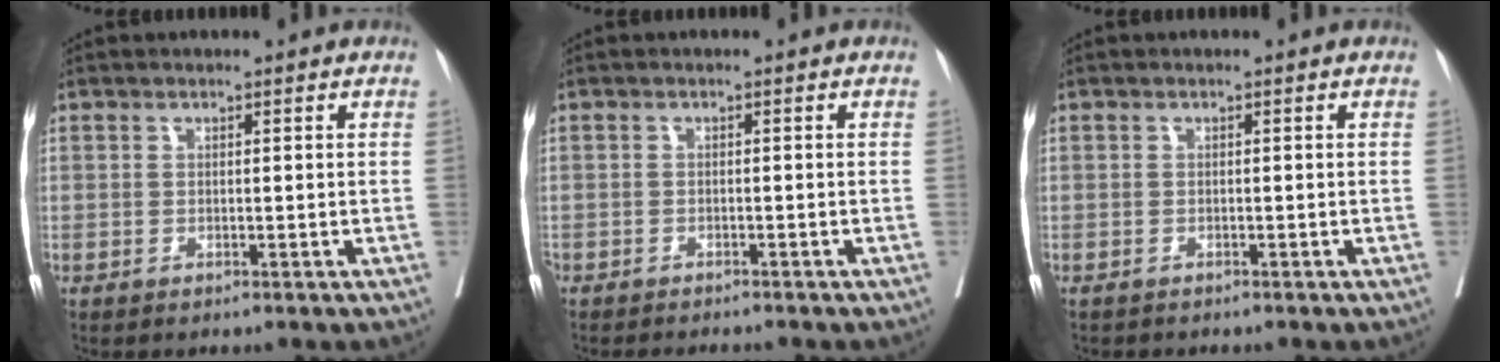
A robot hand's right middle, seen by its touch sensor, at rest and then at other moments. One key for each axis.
{"total": 4.0, "fx": -3.7, "fy": 0.6, "fz": 1.4, "tx": -0.013, "ty": -0.006, "tz": -0.052}
{"total": 1.0, "fx": -0.9, "fy": 0.3, "fz": 0.2, "tx": -0.009, "ty": -0.001, "tz": -0.014}